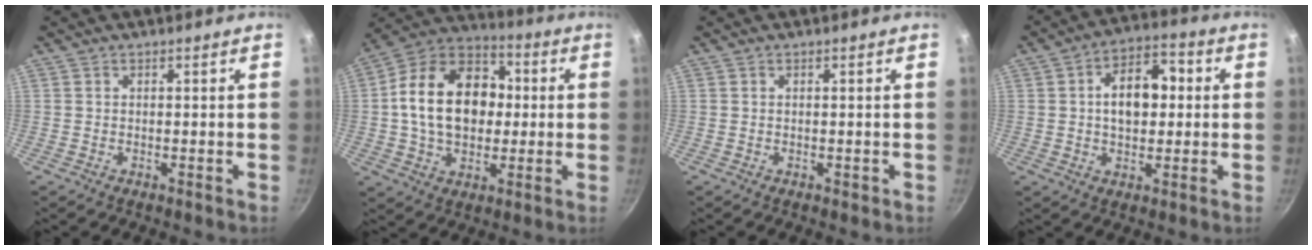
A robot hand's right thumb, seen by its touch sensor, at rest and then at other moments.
{"total": 19.6, "force": [1.1, 13.8, 13.9], "torque": [-0.214, 0.025, 0.014]}
{"total": 0.0}
{"total": 11.3, "force": [1.2, 7.0, 8.8], "torque": [-0.113, 0.022, 0.013]}